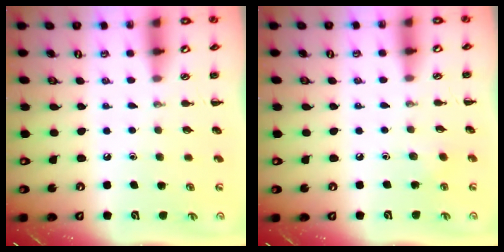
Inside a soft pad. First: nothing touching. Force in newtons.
{"total": 1.8, "press": 1.7, "slide": 0.6}